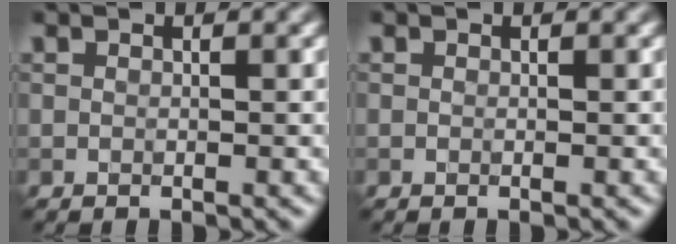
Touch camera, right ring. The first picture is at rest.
{"total": 0.0}